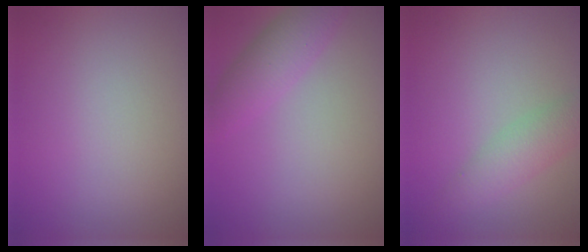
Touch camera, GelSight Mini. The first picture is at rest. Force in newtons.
{"total": 3.1, "press": 3.1, "slide": 0.2}
{"total": 3.0, "press": 3.0, "slide": 0.1}